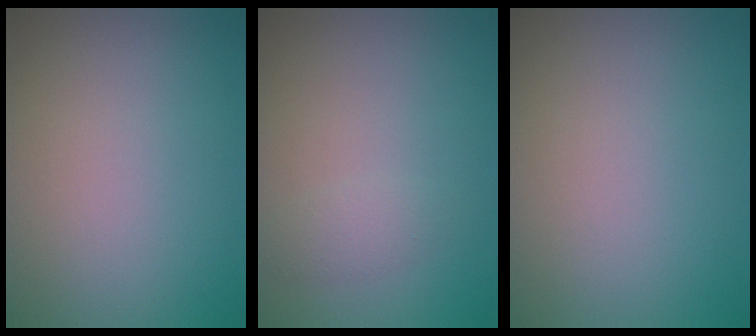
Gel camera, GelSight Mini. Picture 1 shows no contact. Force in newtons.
{"total": 1.2, "press": 1.2, "slide": 0.0}
{"total": 0.0}